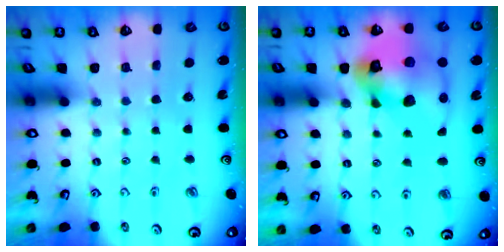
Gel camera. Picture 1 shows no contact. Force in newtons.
{"total": 18.5, "press": 18.4, "slide": 2.6}